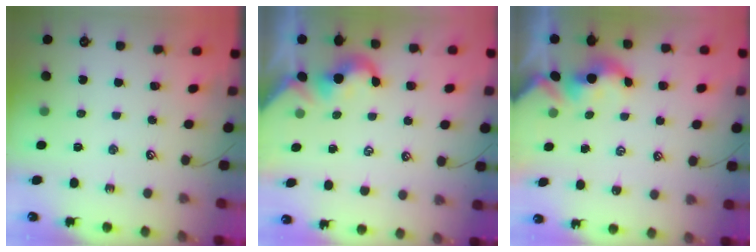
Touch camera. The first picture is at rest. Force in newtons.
{"total": 0.6, "press": 0.5, "slide": 0.3}
{"total": 1.8, "press": 1.8, "slide": 0.2}